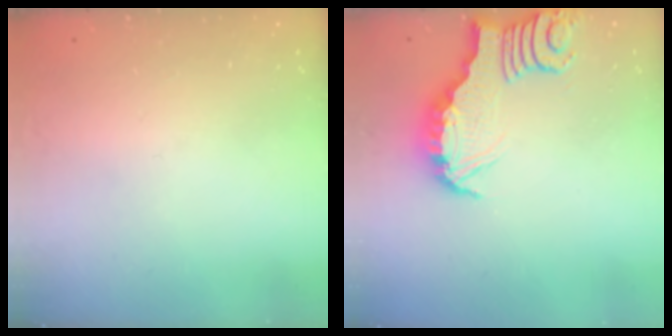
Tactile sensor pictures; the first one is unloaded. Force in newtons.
{"total": 3.7, "press": 3.7, "slide": 0.1}